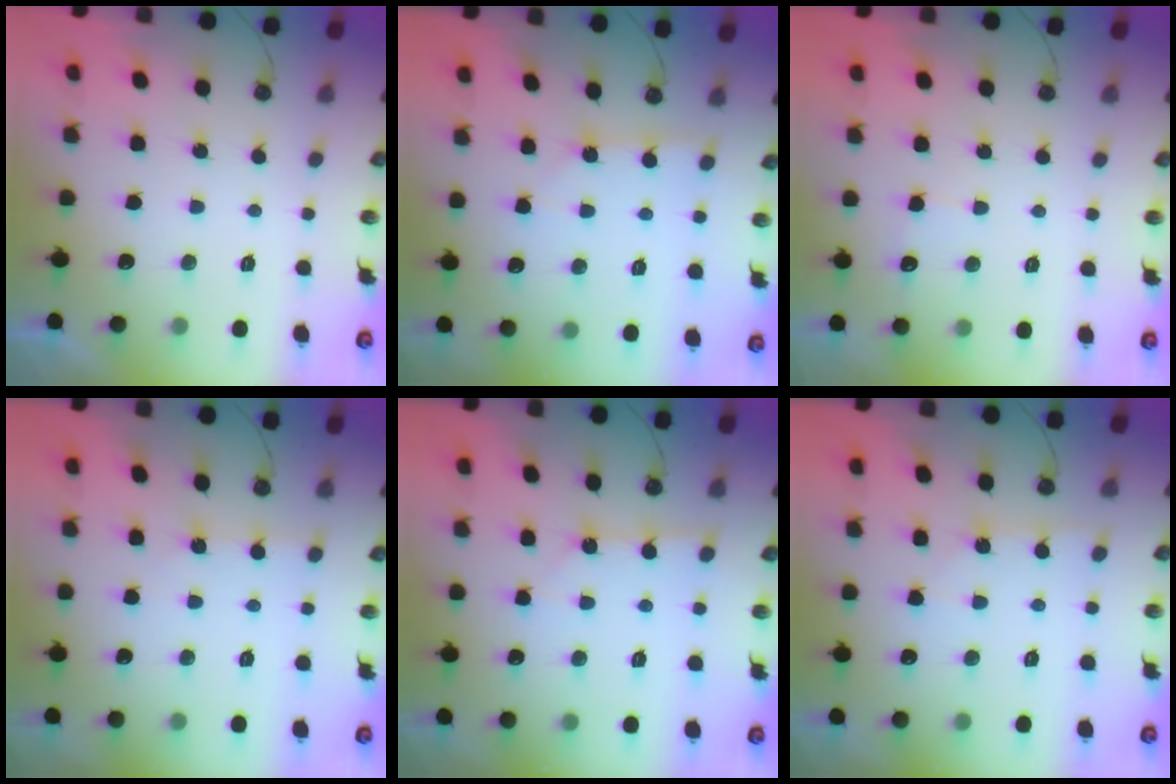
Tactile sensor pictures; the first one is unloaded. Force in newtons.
{"total": 3.1, "press": 3.0, "slide": 0.4}
{"total": 5.5, "press": 5.5, "slide": 0.7}
{"total": 2.3, "press": 2.3, "slide": 0.3}
{"total": 2.5, "press": 2.5, "slide": 0.3}
{"total": 3.9, "press": 3.9, "slide": 0.5}